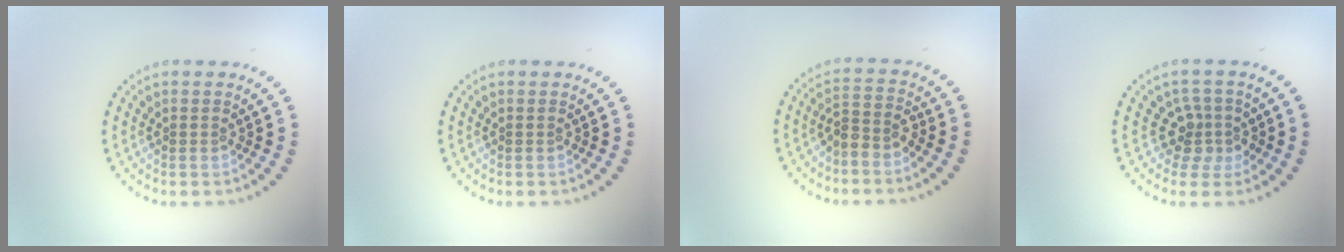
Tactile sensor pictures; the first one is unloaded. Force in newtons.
{"total": 0.0}
{"total": 2.1, "press": 1.6, "slide": 1.2}
{"total": 2.7, "press": 2.0, "slide": 1.9}